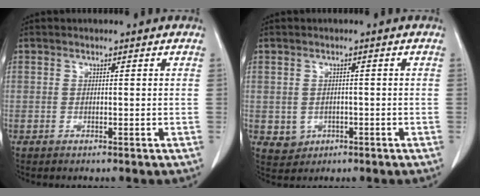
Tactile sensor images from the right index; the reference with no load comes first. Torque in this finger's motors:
{"motor_torque": [-0.04, 0.00, -0.20, -0.10]}